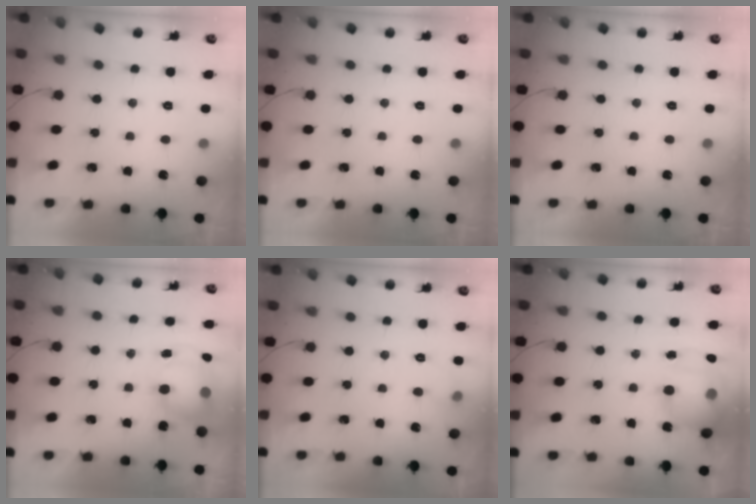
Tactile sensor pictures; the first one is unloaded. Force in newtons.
{"total": 0.0}
{"total": 0.0}
{"total": 7.7, "press": 7.6, "slide": 1.3}
{"total": 4.2, "press": 4.1, "slide": 1.0}
{"total": 14.5, "press": 14.2, "slide": 3.3}